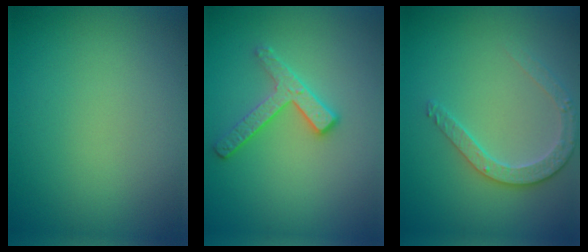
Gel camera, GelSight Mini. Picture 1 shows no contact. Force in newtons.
{"total": 2.6, "press": 2.4, "slide": 0.9}
{"total": 2.8, "press": 2.5, "slide": 1.2}